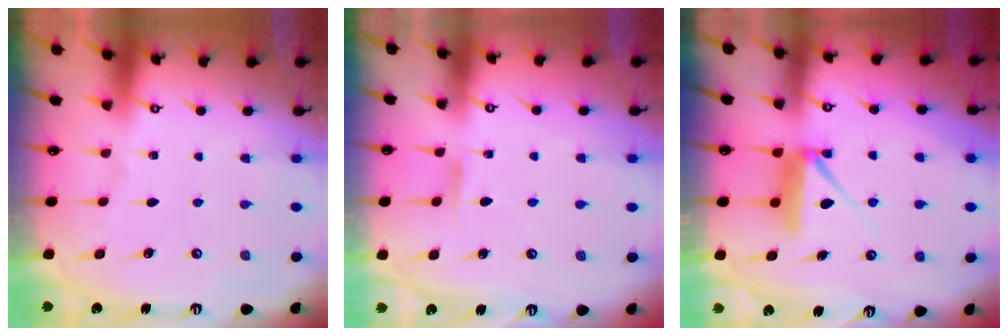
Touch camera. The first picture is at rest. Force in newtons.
{"total": 5.0, "press": 4.9, "slide": 0.6}
{"total": 7.8, "press": 7.7, "slide": 0.5}